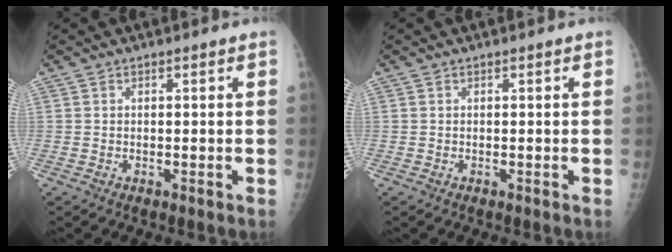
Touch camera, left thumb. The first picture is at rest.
{"total": 0.0}